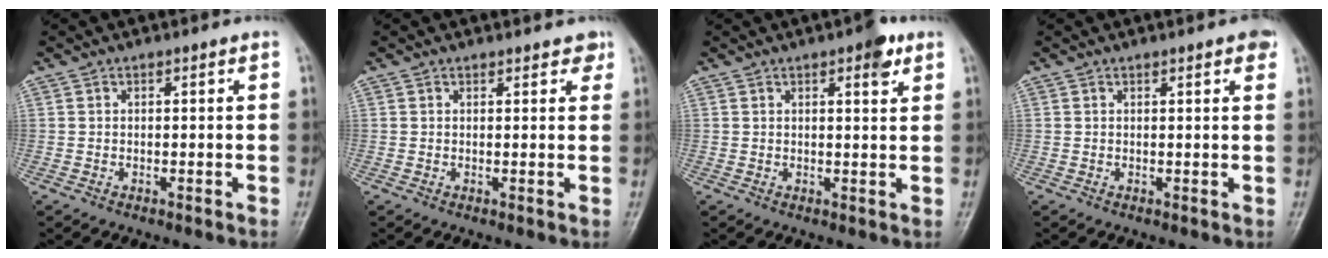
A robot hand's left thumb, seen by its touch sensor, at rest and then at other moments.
{"total": 2.2, "force": [1.7, 1.1, 0.7], "torque": [0.014, -0.005, 0.013]}
{"total": 4.1, "force": [2.3, 1.3, 3.1], "torque": [-0.035, -0.009, 0.027]}
{"total": 2.9, "force": [1.8, 0.7, 2.2], "torque": [-0.021, 0.000, 0.019]}